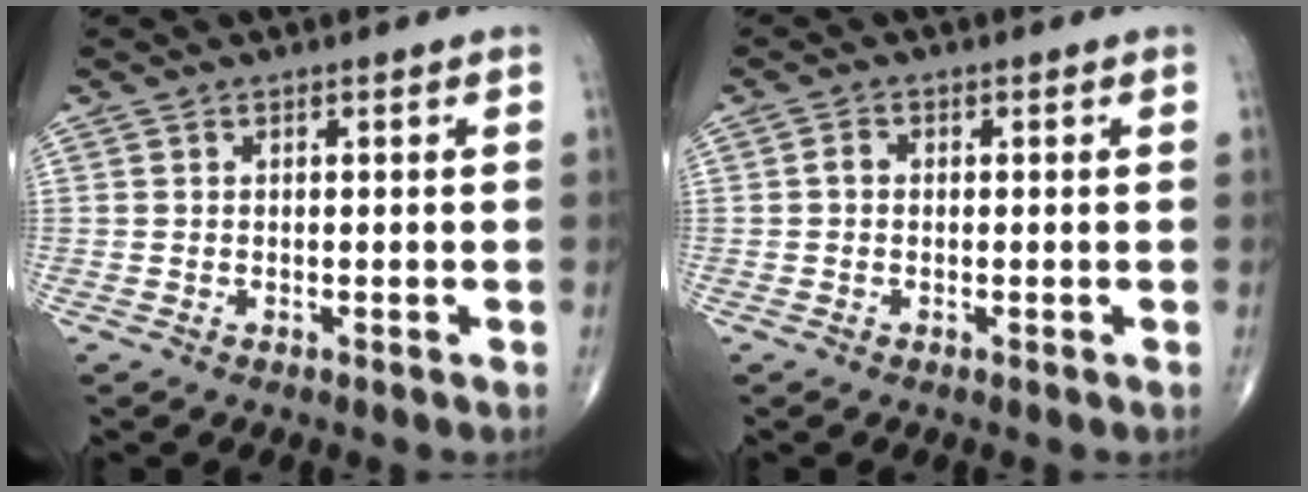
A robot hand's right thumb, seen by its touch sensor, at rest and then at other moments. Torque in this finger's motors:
{"motor_torque": [-0.01, -0.13, 0.34, 0.10, 0.00]}